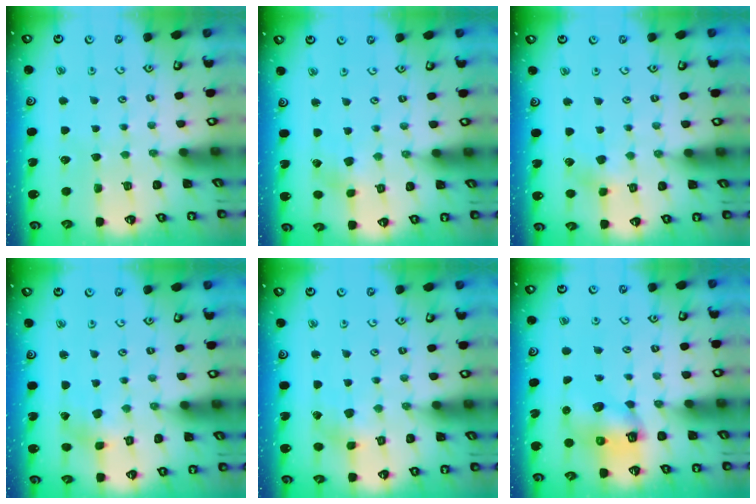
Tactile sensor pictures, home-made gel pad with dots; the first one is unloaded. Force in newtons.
{"total": 2.0, "press": 2.0, "slide": 0.3}
{"total": 4.7, "press": 4.7, "slide": 0.4}
{"total": 1.1, "press": 1.0, "slide": 0.4}
{"total": 2.9, "press": 2.9, "slide": 0.3}
{"total": 7.5, "press": 7.5, "slide": 0.9}